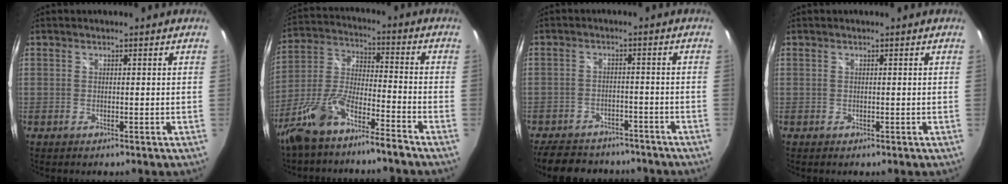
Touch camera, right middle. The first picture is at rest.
{"total": 11.1, "force": [-8.3, 1.4, 7.3], "torque": [-0.168, 0.002, -0.159]}
{"total": 13.9, "force": [-11.4, 6.2, 4.9], "torque": [-0.119, 0.010, -0.157]}
{"total": 0.0}